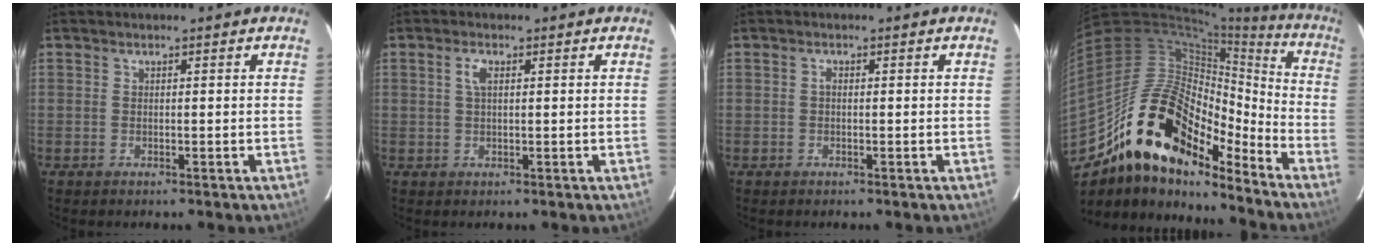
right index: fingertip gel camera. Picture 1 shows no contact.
{"total": 2.2, "force": [0.7, 1.0, 1.9], "torque": [-0.040, 0.006, 0.012]}
{"total": 0.6, "force": [-0.1, 0.4, 0.5], "torque": [-0.008, 0.005, -0.004]}
{"total": 22.0, "force": [-15.6, 9.1, 12.6], "torque": [-0.218, 0.001, -0.282]}